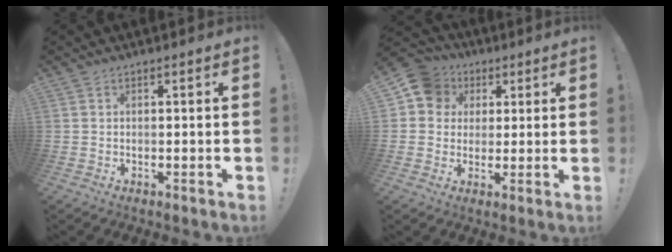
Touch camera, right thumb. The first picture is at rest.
{"total": 10.4, "force": [3.5, 9.3, 3.0], "torque": [-0.036, -0.011, 0.071]}